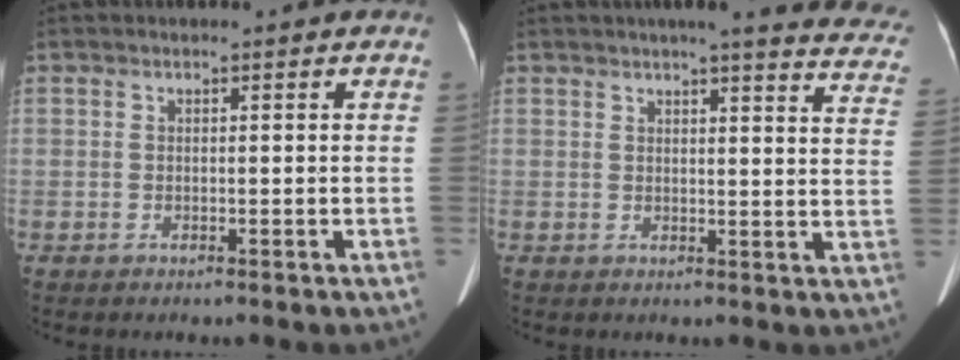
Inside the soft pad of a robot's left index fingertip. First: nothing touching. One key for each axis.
{"total": 18.9, "fx": 17.1, "fy": 2.2, "fz": 7.8, "tx": -0.081, "ty": -0.057, "tz": 0.171}